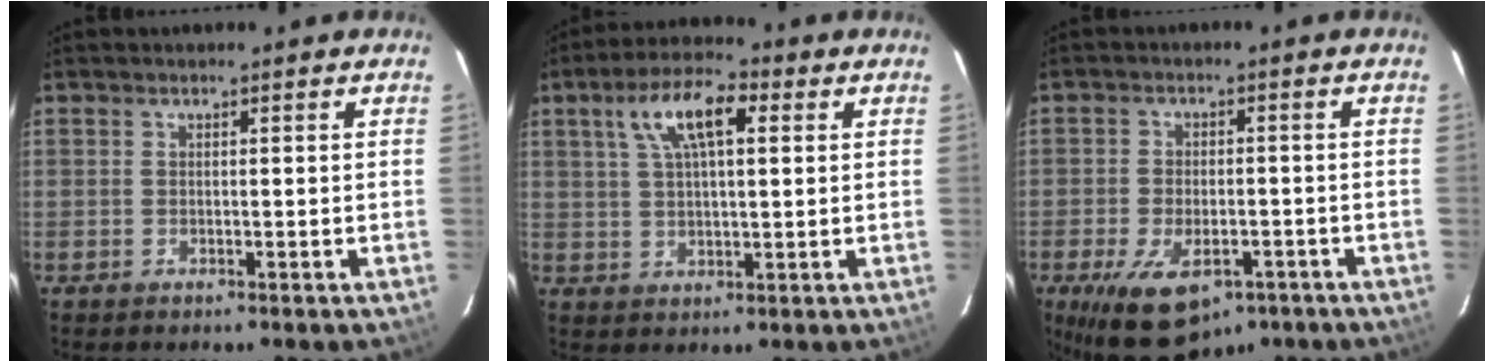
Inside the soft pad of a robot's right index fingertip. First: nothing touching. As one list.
[{"total": 9.9, "force": [3.7, 3.8, 8.3], "torque": [-0.156, 0.024, 0.065]}, {"total": 13.7, "force": [-7.9, 7.1, 8.6], "torque": [-0.178, -0.023, -0.117]}]